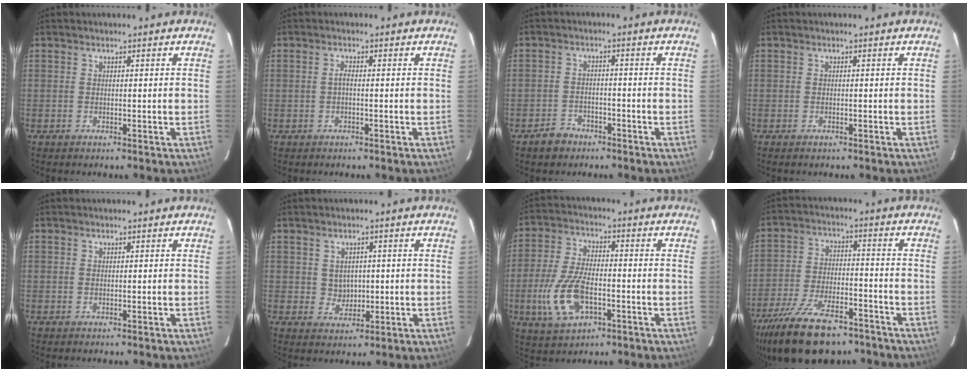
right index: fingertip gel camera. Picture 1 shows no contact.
{"total": 1.0, "force": [-0.3, 0.2, 0.9], "torque": [-0.019, 0.006, -0.009]}
{"total": 4.4, "force": [-3.2, 2.8, 0.8], "torque": [-0.027, 0.013, -0.051]}
{"total": 0.7, "force": [-0.6, 0.2, 0.3], "torque": [-0.007, -0.001, -0.012]}
{"total": 0.0}
{"total": 3.3, "force": [0.4, 3.1, 0.8], "torque": [-0.013, 0.007, 0.014]}
{"total": 12.2, "force": [-3.9, 5.8, 10.0], "torque": [-0.221, -0.004, -0.067]}
{"total": 19.5, "force": [-14.4, 7.9, 10.6], "torque": [-0.226, -0.030, -0.236]}